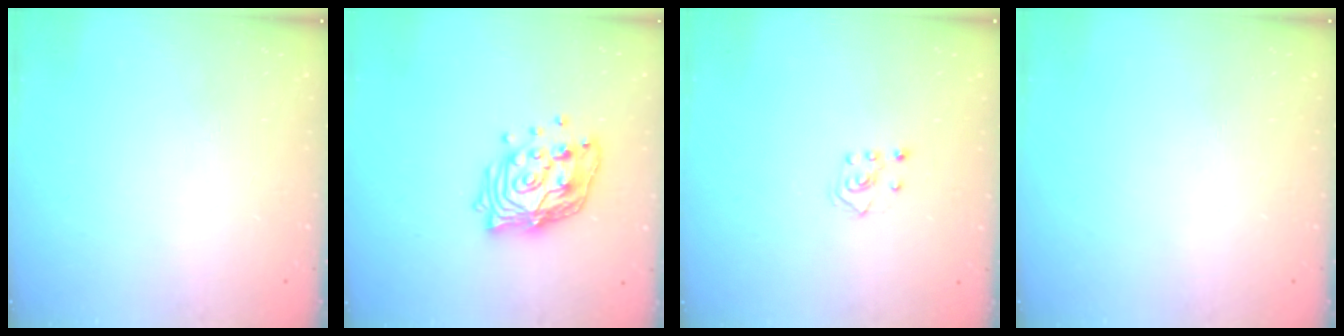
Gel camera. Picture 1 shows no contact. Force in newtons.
{"total": 15.2, "press": 15.1, "slide": 1.5}
{"total": 2.8, "press": 2.7, "slide": 0.5}
{"total": 0.0}